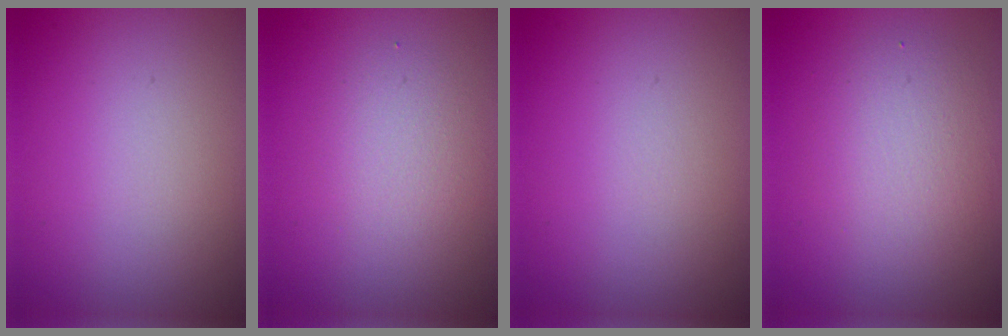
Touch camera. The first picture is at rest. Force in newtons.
{"total": 2.4, "press": 2.4, "slide": 0.2}
{"total": 0.0}
{"total": 3.6, "press": 3.6, "slide": 0.2}